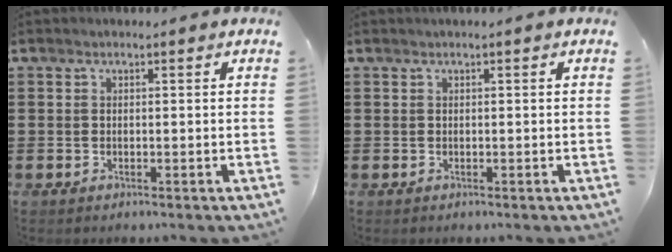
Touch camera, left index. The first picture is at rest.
{"total": 0.0}